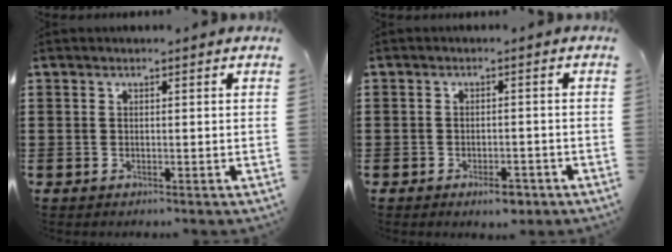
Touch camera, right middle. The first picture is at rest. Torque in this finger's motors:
{"motor_torque": [0.91, -0.85, 0.22, 0.01]}